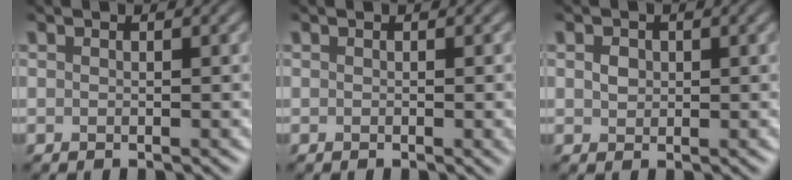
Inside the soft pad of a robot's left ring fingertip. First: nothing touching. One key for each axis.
{"total": 1.8, "fx": 0.0, "fy": 0.6, "fz": 1.7, "tx": -0.016, "ty": 0.004, "tz": -0.005}
{"total": 1.0, "fx": 0.1, "fy": 1.0, "fz": 0.4, "tx": -0.011, "ty": 0.001, "tz": 0.001}